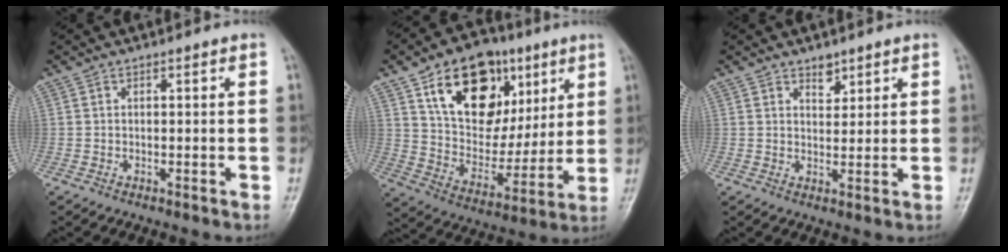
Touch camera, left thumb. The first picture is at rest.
{"total": 21.4, "force": [10.0, 14.0, 12.8], "torque": [-0.158, -0.028, 0.170]}
{"total": 2.8, "force": [2.0, 1.6, 1.1], "torque": [-0.002, -0.014, 0.033]}